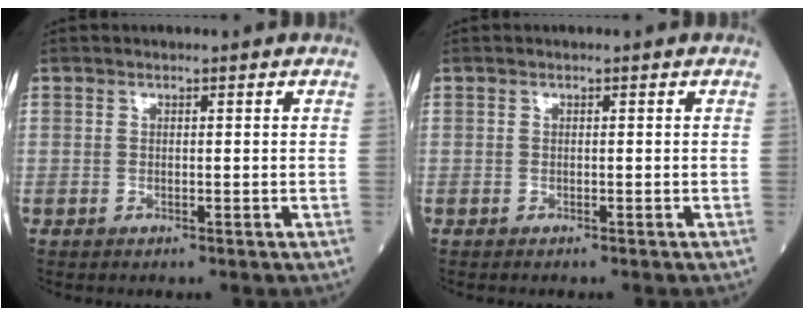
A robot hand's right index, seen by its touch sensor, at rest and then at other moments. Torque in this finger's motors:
{"motor_torque": [0.05, 0.00, -0.02, 0.01]}